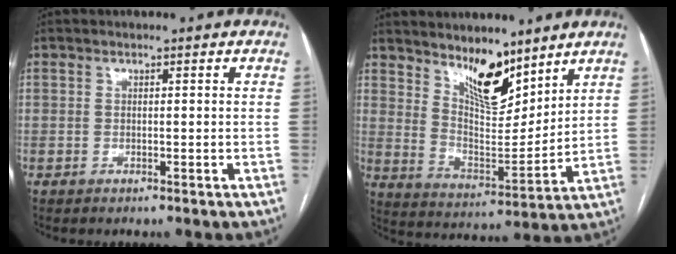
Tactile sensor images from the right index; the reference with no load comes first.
{"total": 10.4, "force": [7.8, 3.4, 6.0], "torque": [-0.112, -0.009, 0.152]}